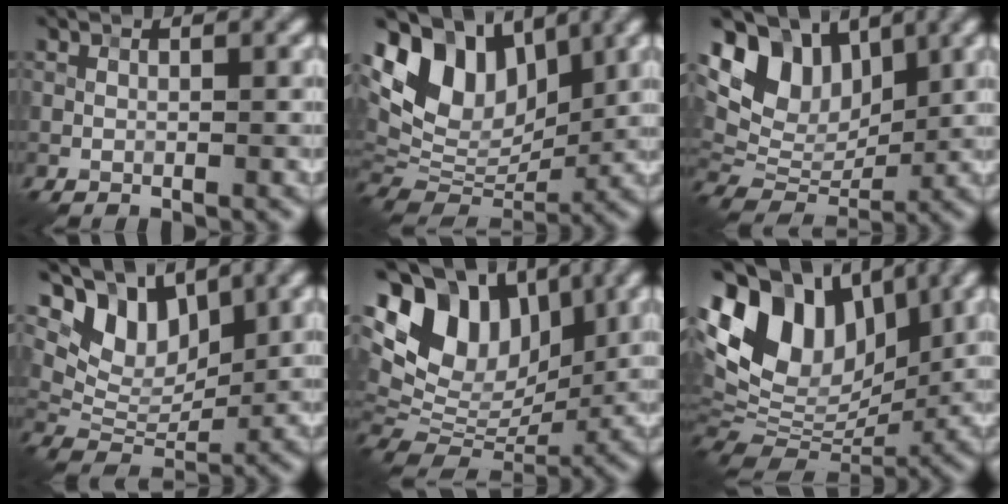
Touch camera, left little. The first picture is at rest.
{"total": 10.4, "force": [4.5, 7.0, 6.3], "torque": [-0.121, 0.002, 0.080]}
{"total": 8.2, "force": [3.8, 5.6, 4.6], "torque": [-0.082, -0.004, 0.065]}
{"total": 7.0, "force": [4.2, 4.1, 3.8], "torque": [-0.066, -0.008, 0.073]}
{"total": 11.6, "force": [4.6, 8.0, 7.0], "torque": [-0.129, 0.017, 0.083]}
{"total": 13.8, "force": [4.7, 9.0, 9.3], "torque": [-0.180, 0.030, 0.080]}